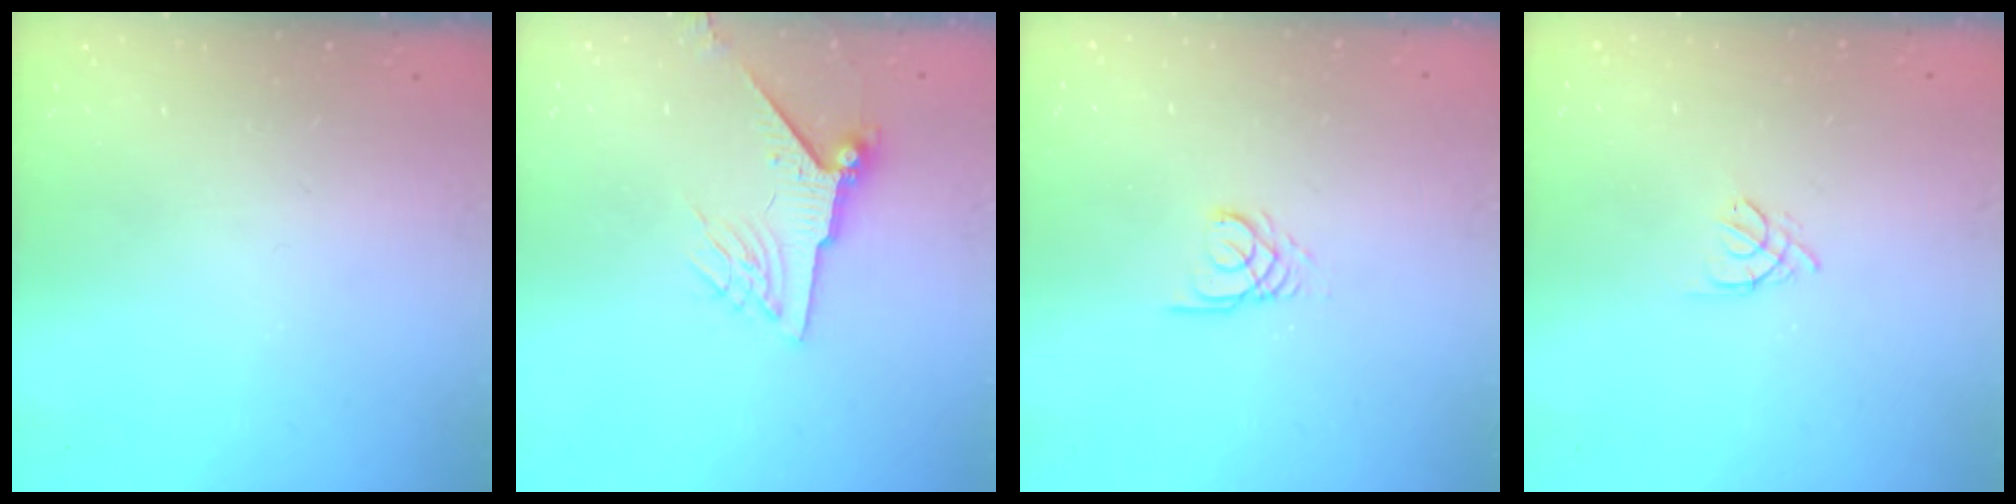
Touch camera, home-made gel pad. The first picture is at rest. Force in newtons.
{"total": 9.1, "press": 9.1, "slide": 1.0}
{"total": 2.7, "press": 2.7, "slide": 0.3}
{"total": 3.0, "press": 2.9, "slide": 0.7}